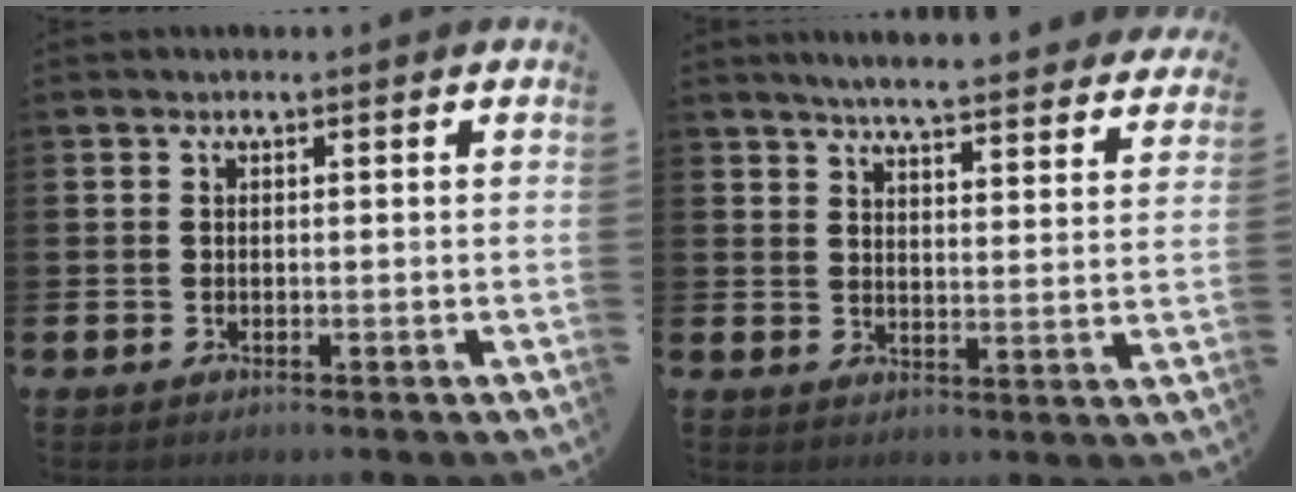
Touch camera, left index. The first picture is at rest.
{"total": 5.5, "force": [5.4, 0.0, 1.2], "torque": [-0.032, -0.042, 0.091]}